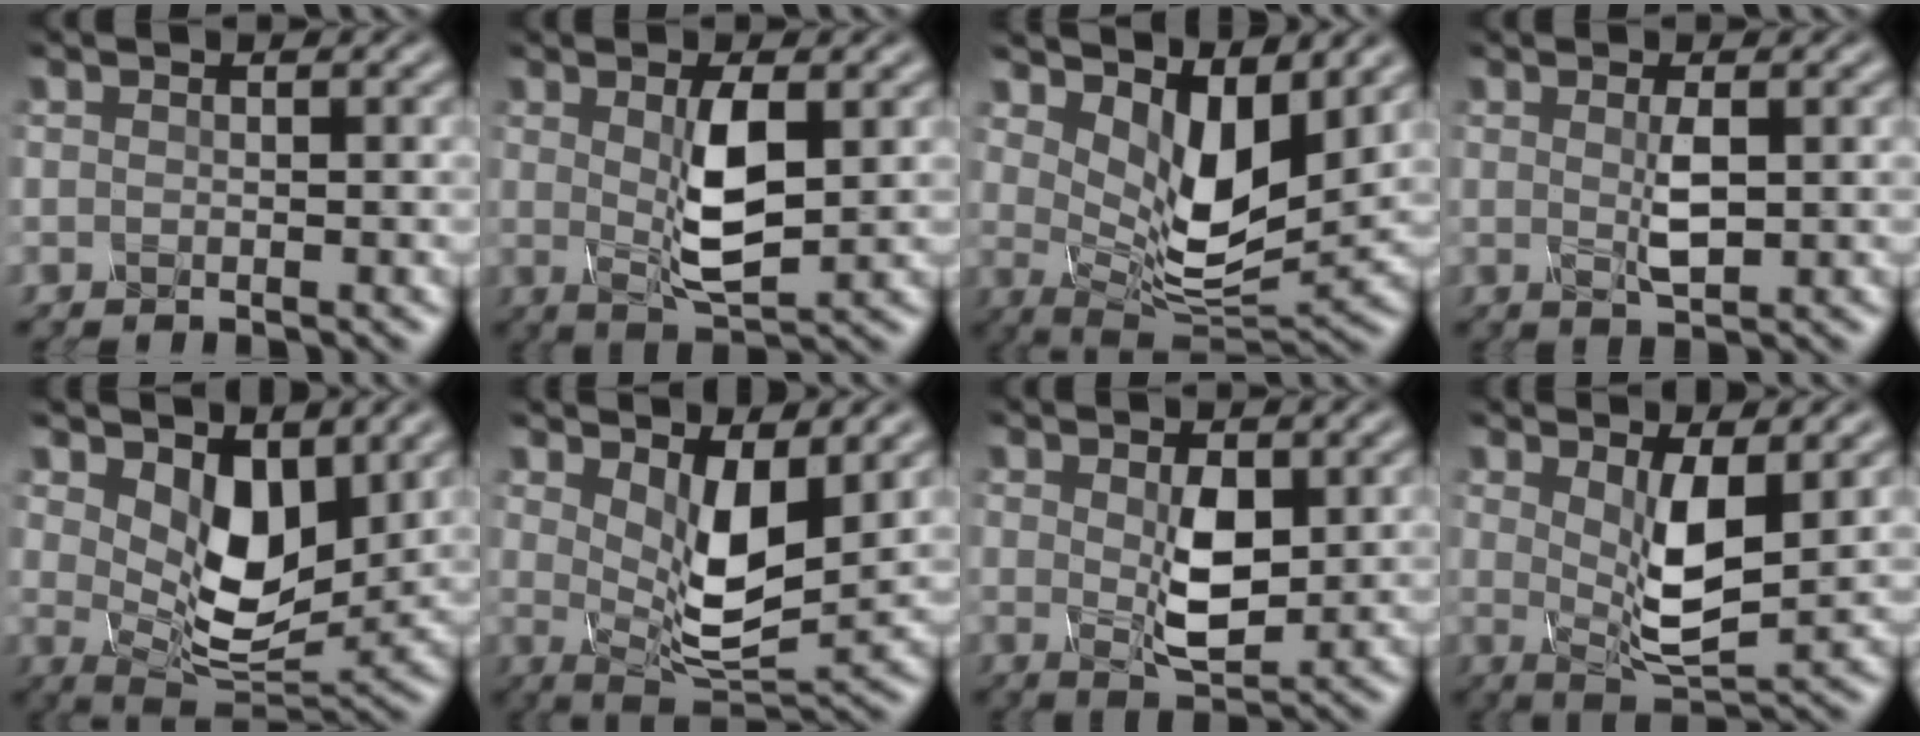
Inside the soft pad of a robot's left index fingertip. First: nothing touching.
{"total": 4.2, "force": [0.7, 1.0, 4.0], "torque": [-0.084, -0.001, 0.017]}
{"total": 6.7, "force": [2.9, 3.0, 5.2], "torque": [-0.100, -0.018, 0.052]}
{"total": 1.6, "force": [0.4, 0.1, 1.6], "torque": [-0.040, 0.001, 0.010]}
{"total": 5.6, "force": [2.5, 3.0, 4.1], "torque": [-0.080, -0.013, 0.046]}
{"total": 5.8, "force": [2.0, 2.2, 4.9], "torque": [-0.093, -0.016, 0.040]}
{"total": 3.6, "force": [0.7, 1.6, 3.1], "torque": [-0.067, -0.001, 0.017]}
{"total": 4.6, "force": [1.2, 1.3, 4.3], "torque": [-0.084, -0.008, 0.027]}